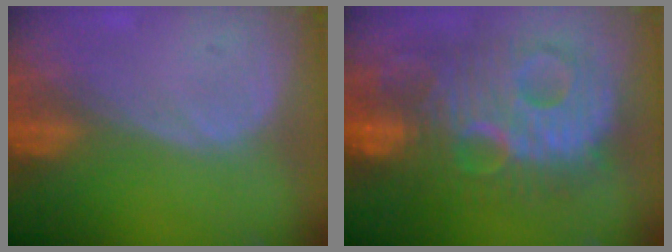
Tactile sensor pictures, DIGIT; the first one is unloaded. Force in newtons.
{"total": 13.0, "press": 13.0, "slide": 1.0}